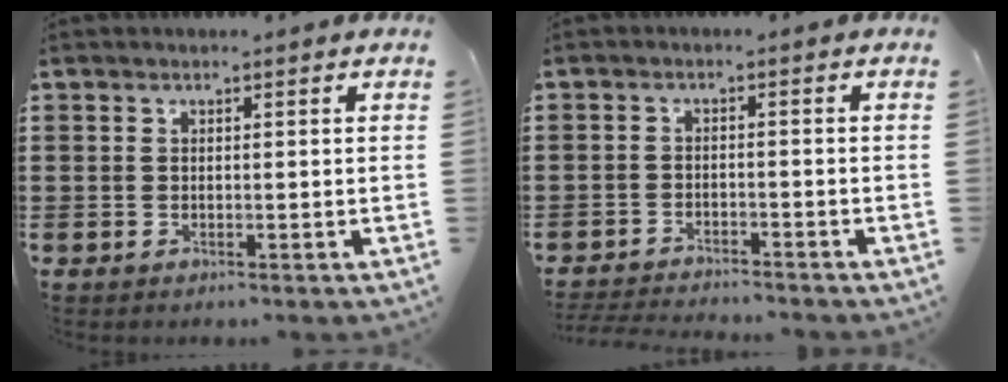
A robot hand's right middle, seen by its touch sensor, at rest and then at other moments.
{"total": 2.8, "force": [-2.8, 0.1, 0.2], "torque": [-0.007, -0.001, -0.059]}